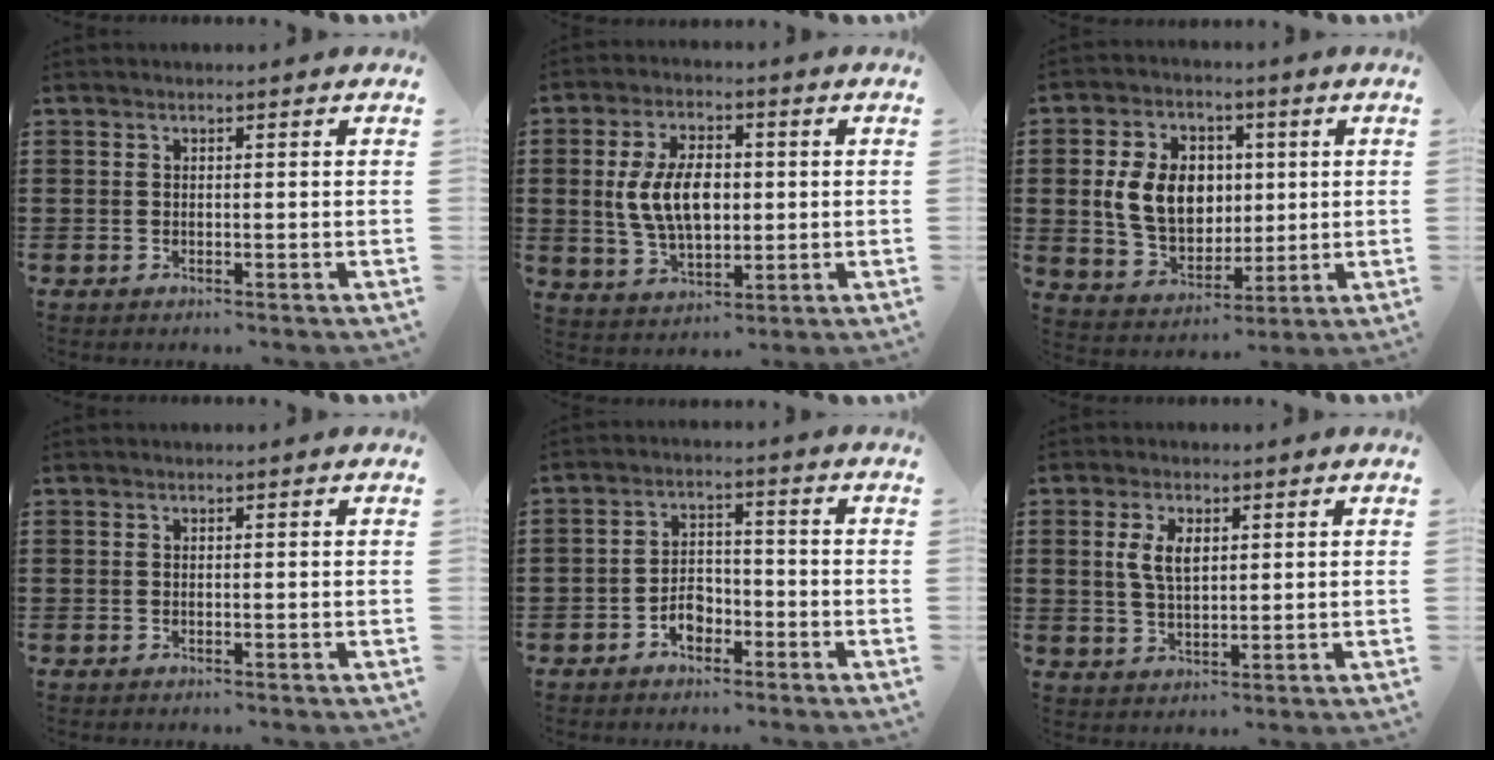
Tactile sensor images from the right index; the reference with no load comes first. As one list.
[{"total": 9.0, "force": [0.4, 5.2, 7.3], "torque": [-0.155, 0.007, 0.002]}, {"total": 10.0, "force": [1.1, 7.6, 6.4], "torque": [-0.140, 0.016, 0.018]}, {"total": 0.0}, {"total": 3.8, "force": [-2.3, 2.3, 2.0], "torque": [-0.040, 0.004, -0.044]}, {"total": 4.8, "force": [1.2, 2.4, 3.9], "torque": [-0.083, 0.010, 0.019]}]